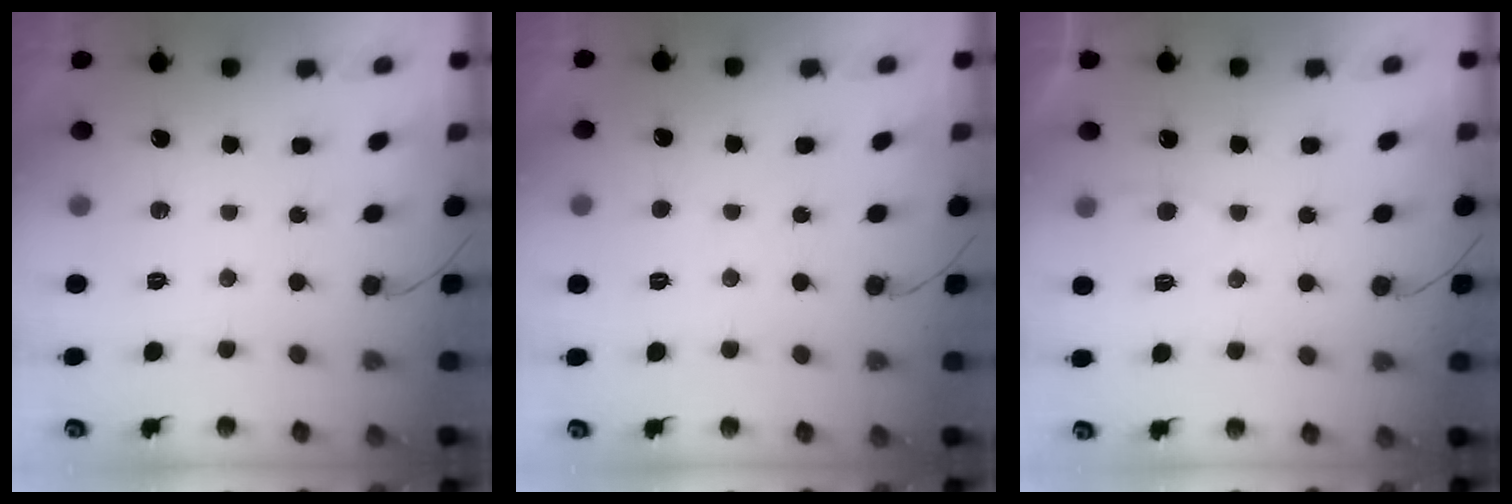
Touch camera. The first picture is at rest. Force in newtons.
{"total": 2.3, "press": 2.3, "slide": 0.2}
{"total": 3.0, "press": 3.0, "slide": 0.4}